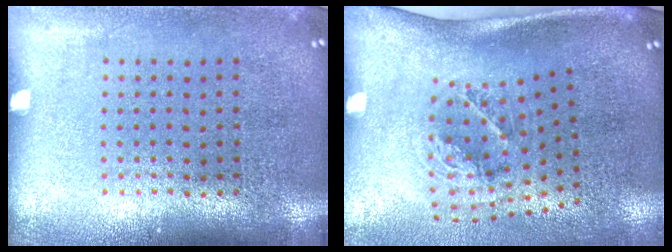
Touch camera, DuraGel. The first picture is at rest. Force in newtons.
{"total": 2.0, "press": 1.3, "slide": 1.5}